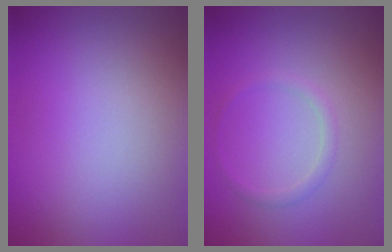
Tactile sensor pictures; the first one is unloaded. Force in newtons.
{"total": 1.0, "press": 1.0, "slide": 0.1}